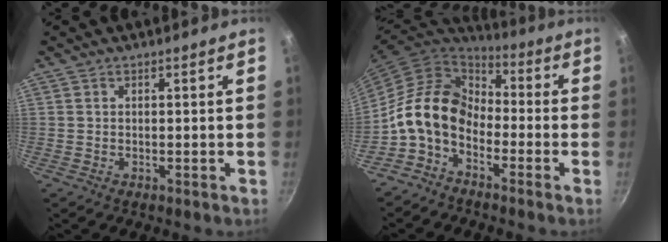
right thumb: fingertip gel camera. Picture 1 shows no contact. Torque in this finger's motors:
{"motor_torque": [1.68, 2.49, 1.28, -1.47, 0.16]}